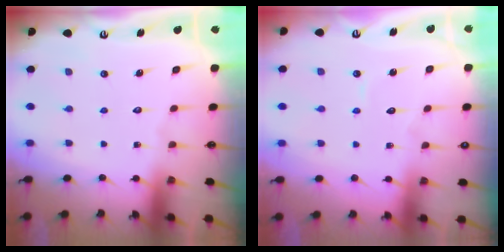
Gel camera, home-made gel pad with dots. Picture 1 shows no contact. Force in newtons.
{"total": 4.0, "press": 4.0, "slide": 0.3}